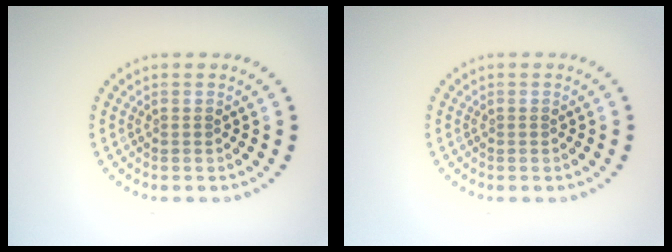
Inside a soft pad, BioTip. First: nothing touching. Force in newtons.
{"total": 0.0}